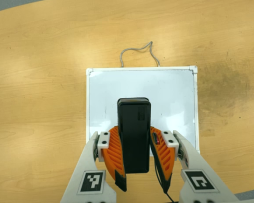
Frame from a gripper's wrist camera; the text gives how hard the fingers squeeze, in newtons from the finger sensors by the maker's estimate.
{"total": 6.7, "left": 5.7, "right": 7.7}